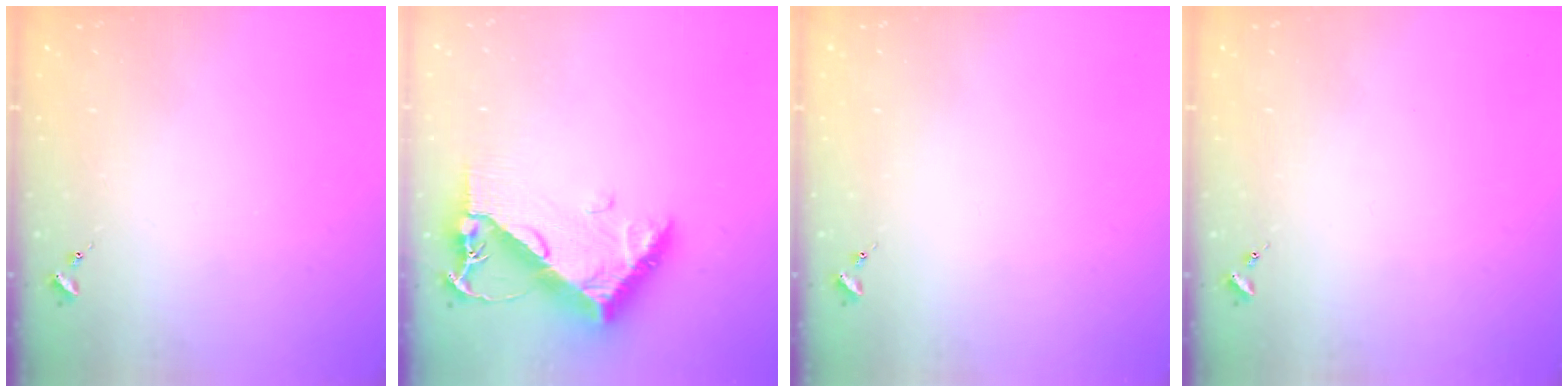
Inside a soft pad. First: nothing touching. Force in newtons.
{"total": 10.2, "press": 10.2, "slide": 1.0}
{"total": 0.0}
{"total": 0.0}